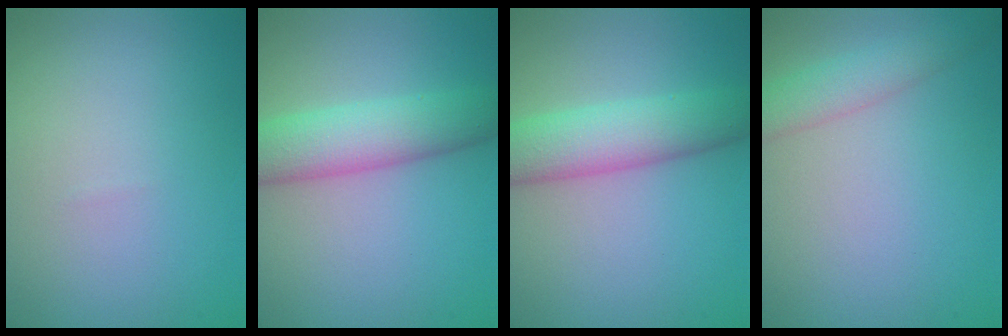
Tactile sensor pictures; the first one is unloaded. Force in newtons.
{"total": 5.8, "press": 5.8, "slide": 0.2}
{"total": 5.8, "press": 5.8, "slide": 0.2}
{"total": 3.0, "press": 3.0, "slide": 0.1}